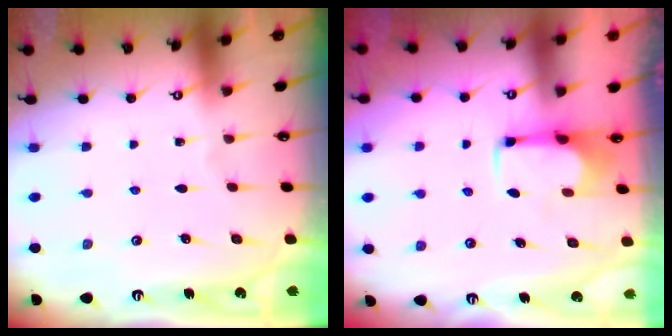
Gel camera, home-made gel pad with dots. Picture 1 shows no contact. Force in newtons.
{"total": 2.6, "press": 2.4, "slide": 1.1}